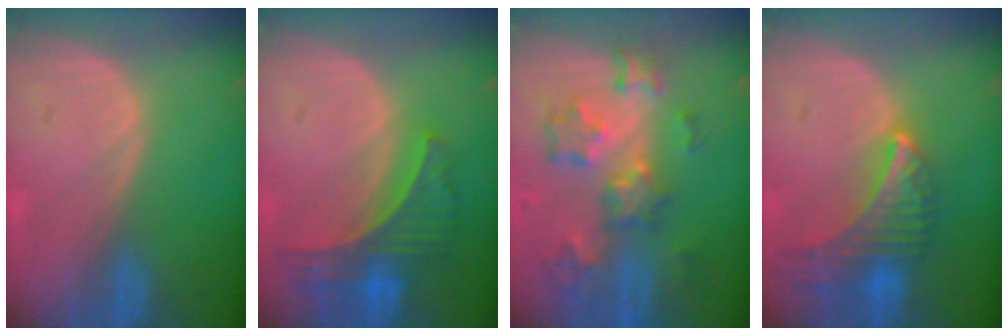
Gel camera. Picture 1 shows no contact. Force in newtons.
{"total": 7.8, "press": 6.8, "slide": 3.8}
{"total": 9.2, "press": 8.1, "slide": 4.5}
{"total": 9.2, "press": 8.1, "slide": 4.3}